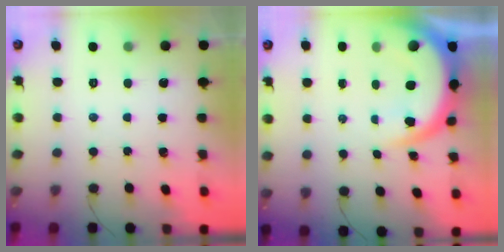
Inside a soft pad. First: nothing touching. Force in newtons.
{"total": 9.0, "press": 8.9, "slide": 1.0}